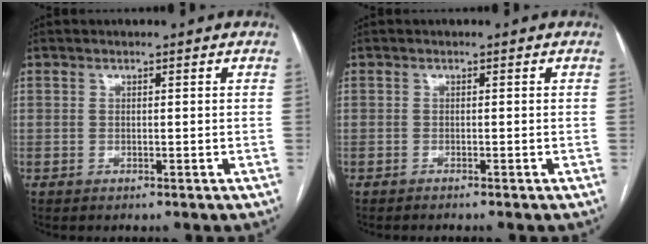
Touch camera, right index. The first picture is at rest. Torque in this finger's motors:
{"motor_torque": [-0.14, -0.13, 0.03, 0.01]}